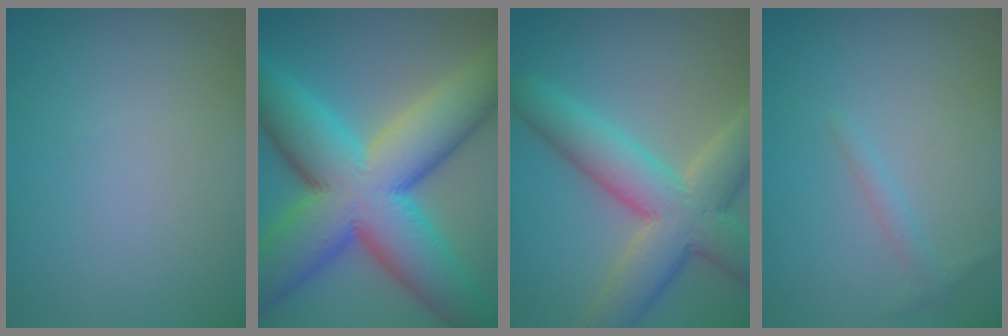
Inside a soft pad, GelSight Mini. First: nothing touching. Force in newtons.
{"total": 16.4, "press": 16.4, "slide": 0.5}
{"total": 8.8, "press": 8.7, "slide": 0.7}
{"total": 1.1, "press": 1.1, "slide": 0.1}